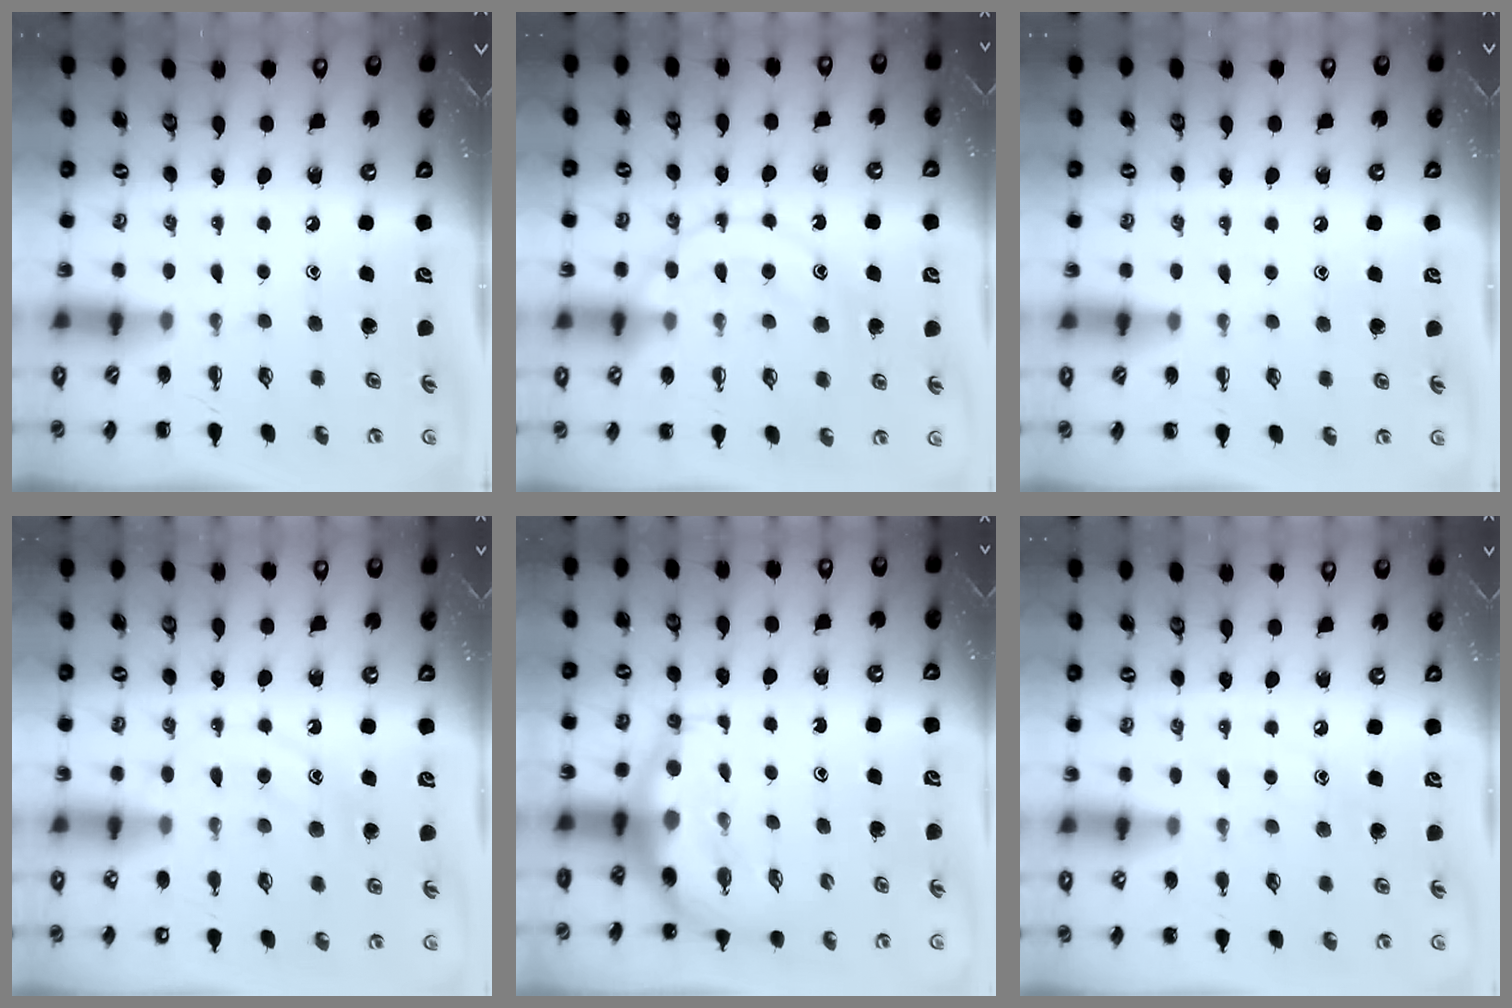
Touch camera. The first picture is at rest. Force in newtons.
{"total": 13.1, "press": 13.1, "slide": 0.8}
{"total": 3.3, "press": 3.1, "slide": 1.1}
{"total": 12.0, "press": 12.0, "slide": 0.8}
{"total": 6.9, "press": 6.7, "slide": 1.6}
{"total": 8.1, "press": 7.9, "slide": 1.8}